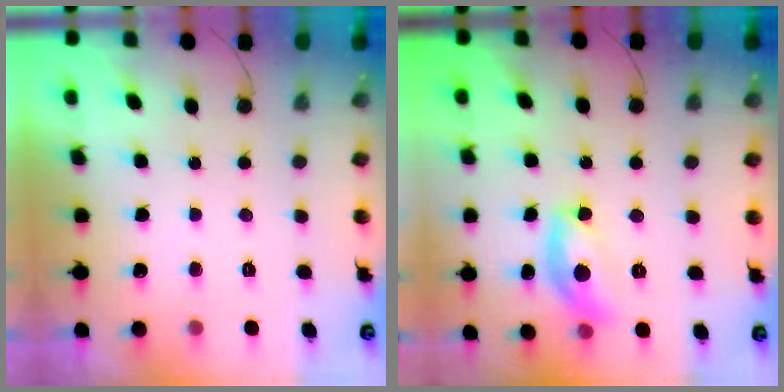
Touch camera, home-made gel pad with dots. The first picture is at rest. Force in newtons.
{"total": 13.5, "press": 13.5, "slide": 0.8}